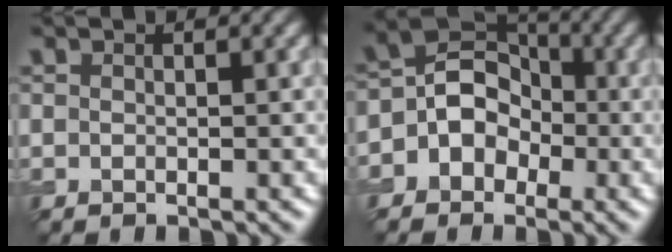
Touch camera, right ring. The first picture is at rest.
{"total": 5.8, "force": [-0.9, 5.0, 2.7], "torque": [-0.011, 0.022, -0.037]}